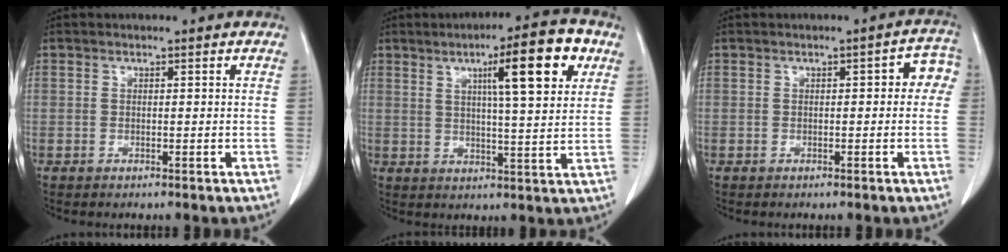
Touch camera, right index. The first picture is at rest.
{"total": 12.0, "force": [5.3, 0.9, 10.8], "torque": [-0.159, 0.009, 0.073]}
{"total": 3.8, "force": [0.4, 1.6, 3.5], "torque": [-0.030, 0.024, 0.000]}